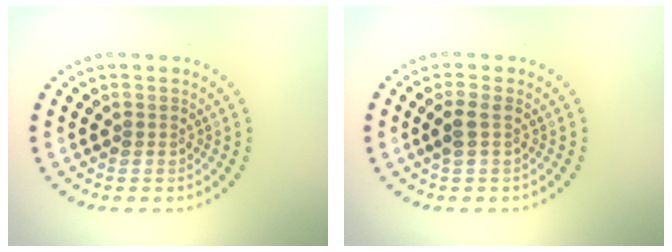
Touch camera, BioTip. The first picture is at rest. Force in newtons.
{"total": 1.2, "press": 1.1, "slide": 0.5}